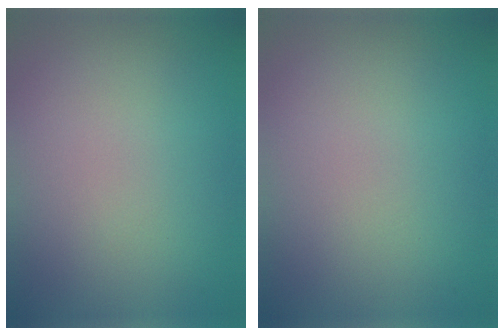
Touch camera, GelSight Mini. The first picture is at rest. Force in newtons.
{"total": 0.0}